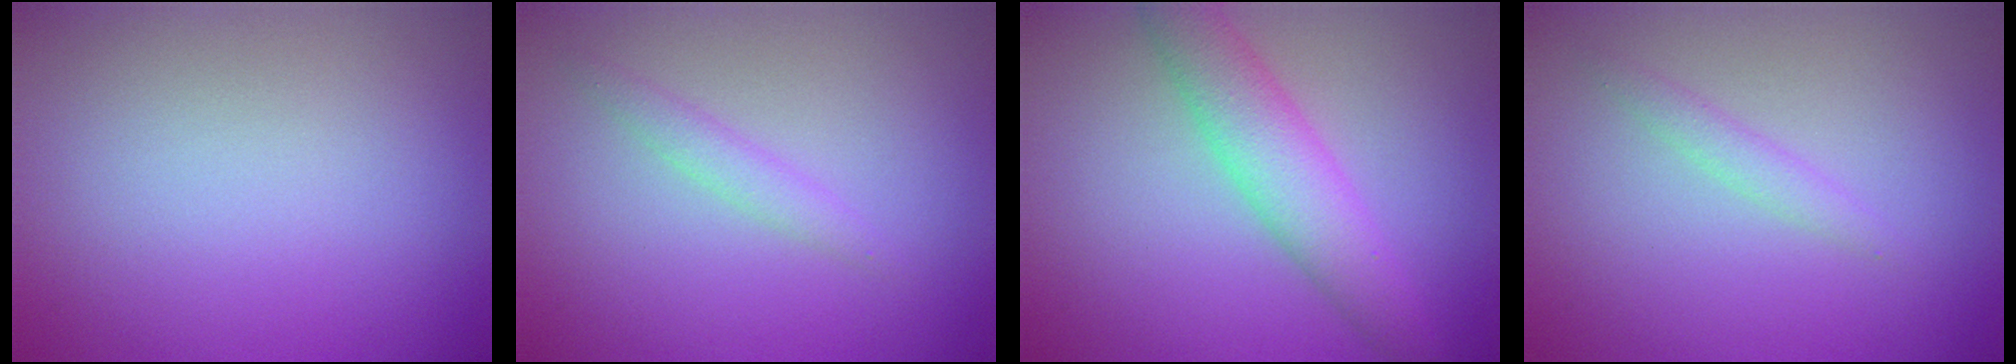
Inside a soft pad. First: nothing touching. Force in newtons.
{"total": 1.4, "press": 1.4, "slide": 0.1}
{"total": 4.6, "press": 4.6, "slide": 0.2}
{"total": 1.2, "press": 1.2, "slide": 0.0}